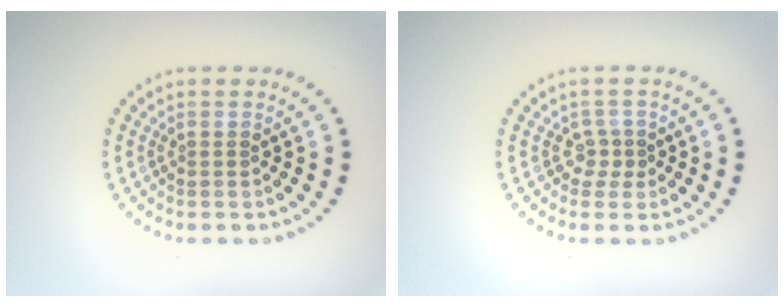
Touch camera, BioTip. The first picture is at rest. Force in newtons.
{"total": 1.5, "press": 1.0, "slide": 1.2}